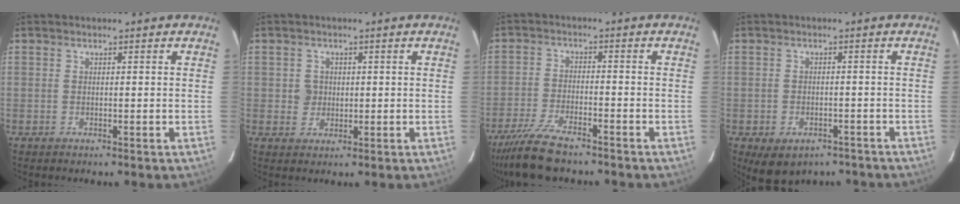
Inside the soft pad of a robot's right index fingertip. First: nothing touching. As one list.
[{"total": 2.8, "force": [0.3, 2.8, 0.5], "torque": [-0.002, 0.008, 0.004]}, {"total": 10.3, "force": [-8.7, 2.2, 5.1], "torque": [-0.128, -0.026, -0.158]}, {"total": 8.0, "force": [-5.3, 4.7, 3.6], "torque": [-0.072, -0.007, -0.060]}]